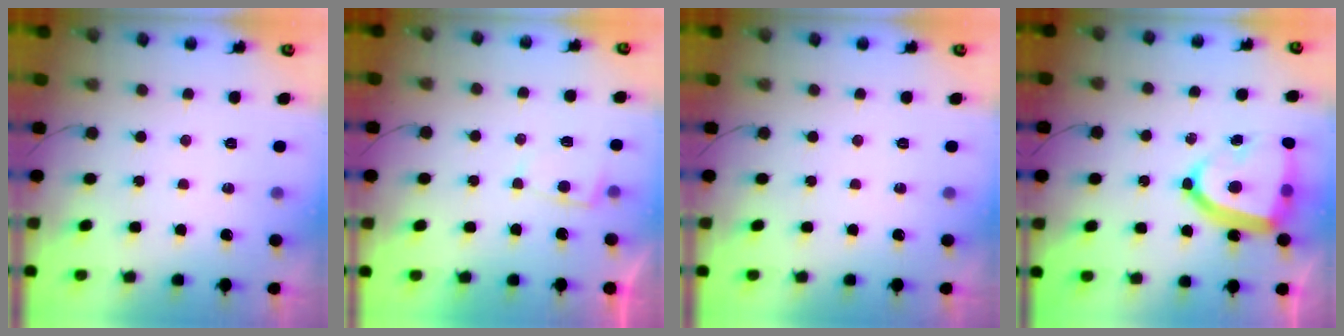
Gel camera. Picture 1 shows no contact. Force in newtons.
{"total": 2.7, "press": 2.7, "slide": 0.4}
{"total": 0.0}
{"total": 18.8, "press": 18.7, "slide": 1.9}